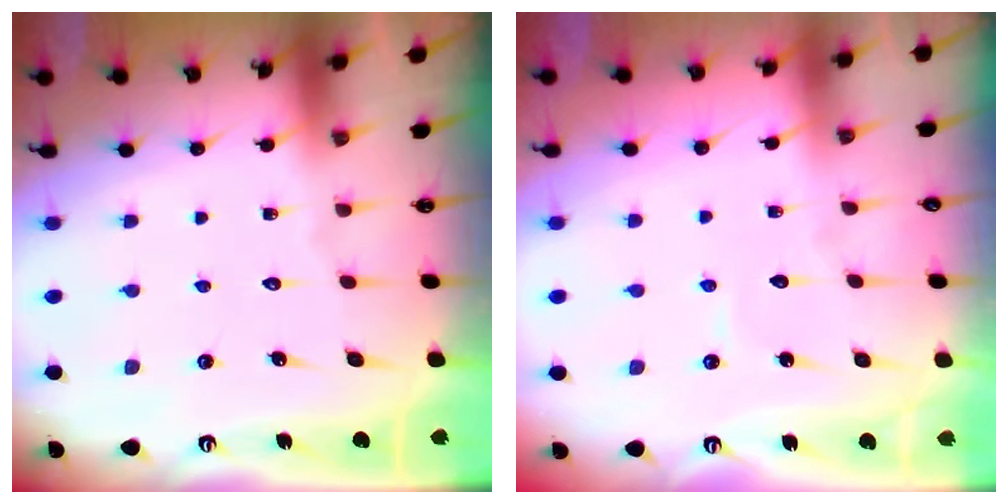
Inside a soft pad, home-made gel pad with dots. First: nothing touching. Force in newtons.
{"total": 3.8, "press": 3.8, "slide": 0.3}